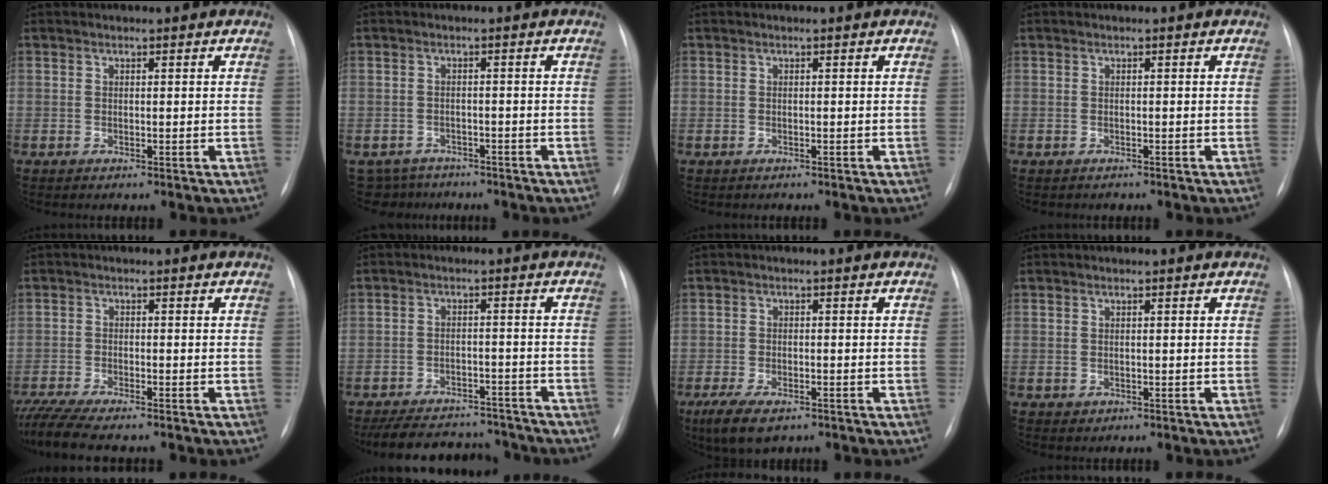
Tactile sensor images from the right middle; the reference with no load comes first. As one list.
[{"total": 5.1, "force": [-4.4, 2.6, -0.7], "torque": [0.014, 0.010, -0.065]}, {"total": 0.6, "force": [-0.4, 0.4, -0.1], "torque": [-0.005, 0.004, -0.007]}, {"total": 1.0, "force": [-0.8, 0.6, -0.1], "torque": [-0.007, 0.003, -0.012]}, {"total": 9.1, "force": [-7.8, 1.0, 4.5], "torque": [-0.081, -0.014, -0.128]}, {"total": 14.6, "force": [-13.1, 4.9, 4.1], "torque": [-0.075, 0.011, -0.177]}, {"total": 6.4, "force": [-4.2, 2.6, 4.0], "torque": [-0.079, -0.012, -0.067]}, {"total": 0.8, "force": [-0.3, 0.7, 0.1], "torque": [-0.001, 0.002, -0.002]}]